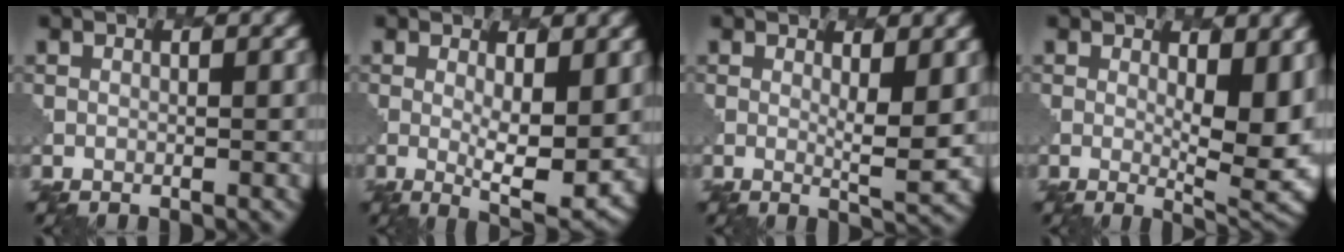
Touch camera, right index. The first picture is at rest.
{"total": 5.3, "force": [0.6, 1.4, 5.1], "torque": [-0.083, -0.019, 0.016]}
{"total": 2.6, "force": [1.0, 0.4, 2.4], "torque": [-0.039, -0.011, 0.018]}
{"total": 7.9, "force": [0.7, 3.0, 7.3], "torque": [-0.101, -0.013, 0.016]}